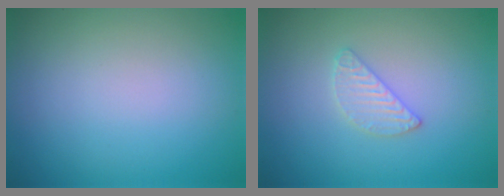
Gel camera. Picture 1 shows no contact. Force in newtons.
{"total": 1.9, "press": 1.8, "slide": 0.2}